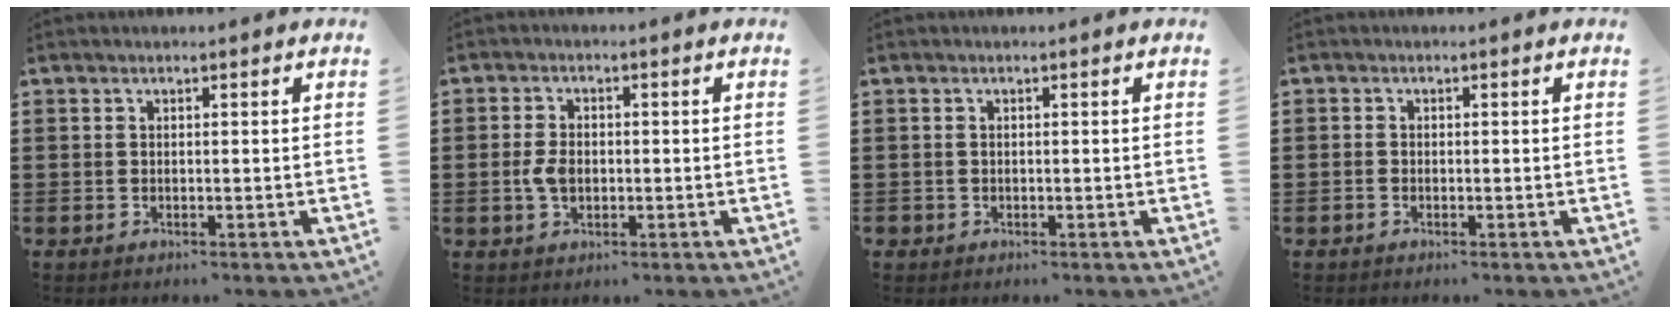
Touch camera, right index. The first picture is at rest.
{"total": 3.7, "force": [-0.4, 2.4, 2.8], "torque": [-0.069, 0.000, -0.012]}
{"total": 0.6, "force": [-0.3, 0.5, 0.0], "torque": [0.000, 0.003, -0.009]}
{"total": 0.8, "force": [-0.5, 0.6, 0.2], "torque": [-0.004, 0.002, -0.010]}